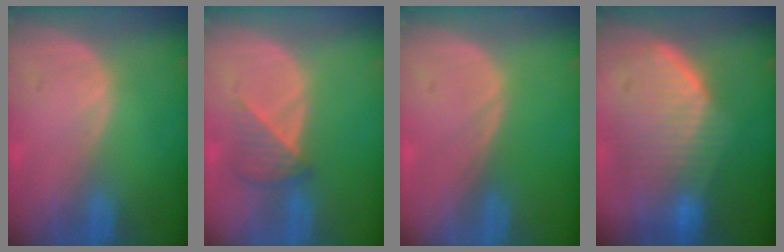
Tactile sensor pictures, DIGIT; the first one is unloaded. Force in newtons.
{"total": 3.5, "press": 3.5, "slide": 0.4}
{"total": 0.0}
{"total": 9.9, "press": 8.9, "slide": 4.2}